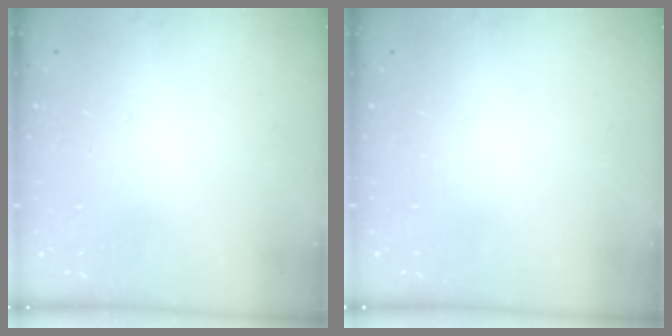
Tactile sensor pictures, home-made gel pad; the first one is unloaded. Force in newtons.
{"total": 0.0}